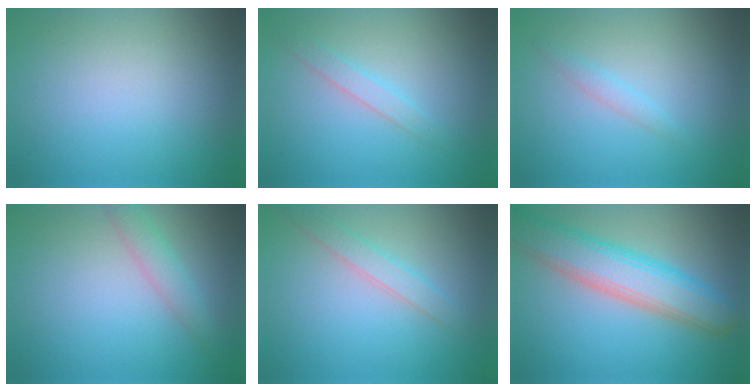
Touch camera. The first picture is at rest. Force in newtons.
{"total": 1.6, "press": 1.6, "slide": 0.1}
{"total": 1.1, "press": 1.1, "slide": 0.1}
{"total": 2.3, "press": 2.3, "slide": 0.0}
{"total": 2.0, "press": 2.0, "slide": 0.1}
{"total": 7.2, "press": 7.2, "slide": 0.1}